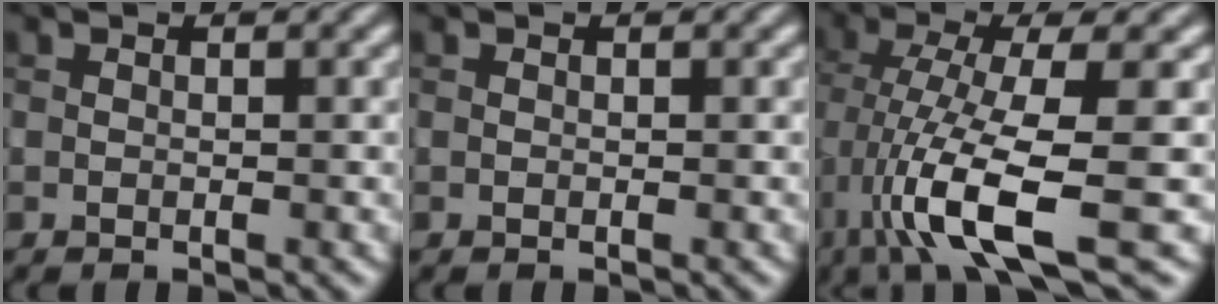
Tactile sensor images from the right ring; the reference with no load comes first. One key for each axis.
{"total": 0.0}
{"total": 9.6, "fx": -3.1, "fy": 2.3, "fz": 8.8, "tx": -0.168, "ty": -0.009, "tz": -0.056}